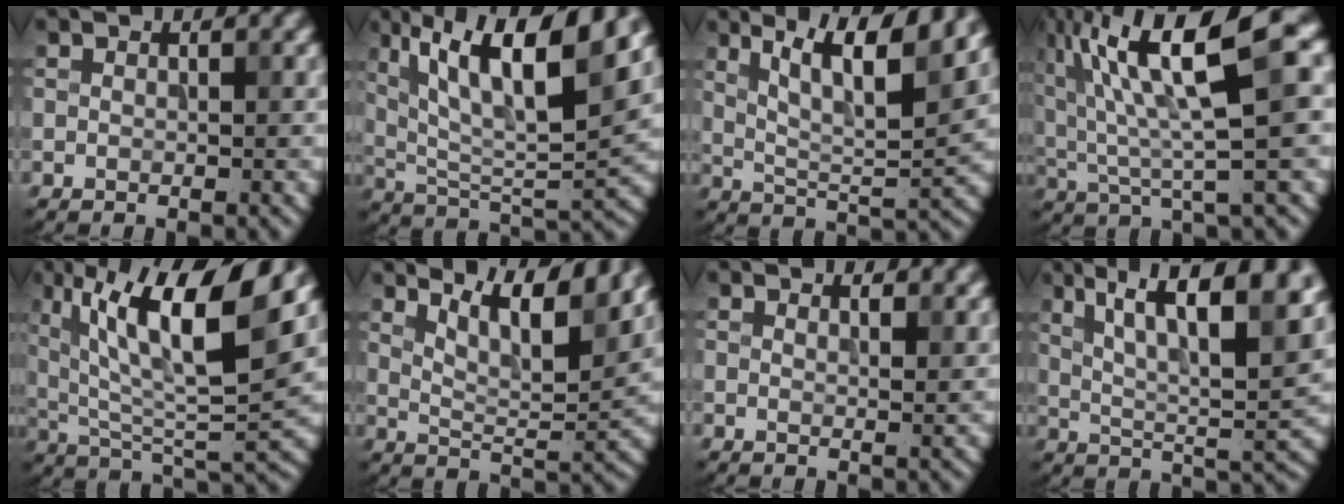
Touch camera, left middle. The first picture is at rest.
{"total": 11.8, "force": [5.7, 3.2, 9.8], "torque": [-0.175, 0.005, 0.105]}
{"total": 9.3, "force": [4.9, 2.1, 7.7], "torque": [-0.130, 0.002, 0.086]}
{"total": 12.2, "force": [4.5, 2.3, 11.1], "torque": [-0.189, 0.021, 0.083]}
{"total": 12.8, "force": [5.9, 3.5, 10.8], "torque": [-0.181, 0.006, 0.109]}
{"total": 8.3, "force": [5.6, 2.0, 5.9], "torque": [-0.091, 0.003, 0.092]}
{"total": 2.1, "force": [1.4, 0.7, 1.4], "torque": [-0.008, 0.001, 0.017]}
{"total": 12.8, "force": [5.7, 4.1, 10.8], "torque": [-0.167, 0.005, 0.093]}